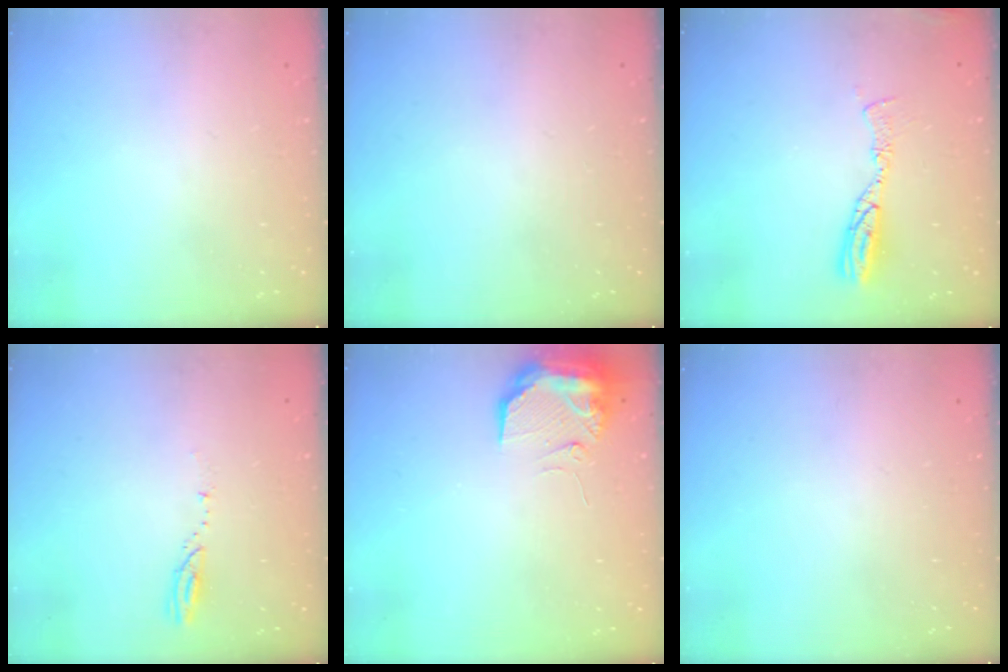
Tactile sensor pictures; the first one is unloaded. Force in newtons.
{"total": 0.0}
{"total": 9.1, "press": 9.1, "slide": 0.8}
{"total": 3.3, "press": 3.3, "slide": 0.3}
{"total": 10.3, "press": 10.2, "slide": 1.4}
{"total": 0.0}